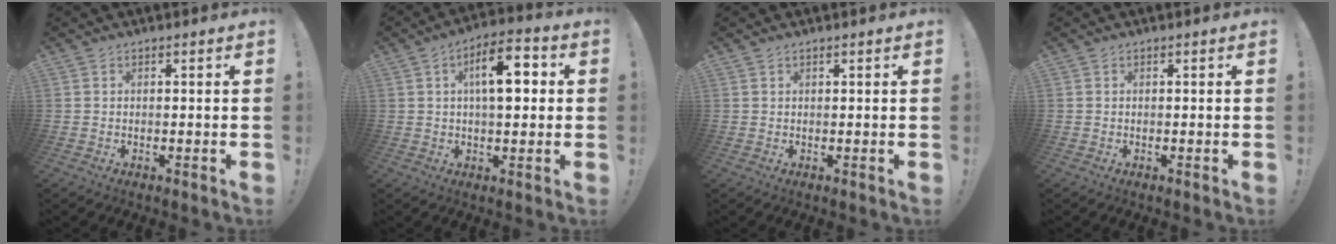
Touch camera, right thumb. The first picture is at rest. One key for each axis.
{"total": 11.8, "fx": 2.4, "fy": 5.3, "fz": 10.3, "tx": -0.158, "ty": 0.011, "tz": 0.036}
{"total": 0.6, "fx": 0.4, "fy": 0.1, "fz": 0.3, "tx": -0.007, "ty": 0.001, "tz": 0.008}
{"total": 0.0}